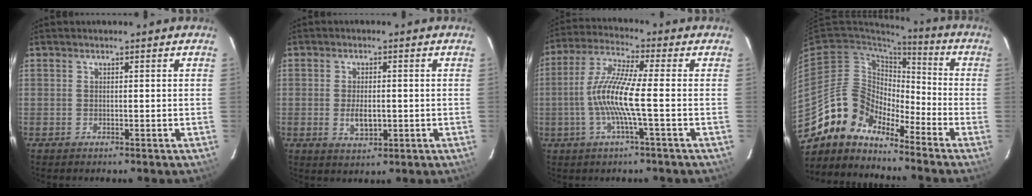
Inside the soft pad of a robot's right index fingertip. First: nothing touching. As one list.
[{"total": 4.6, "force": [-0.8, 2.5, 3.8], "torque": [-0.073, -0.005, -0.009]}, {"total": 10.1, "force": [-2.0, -0.1, 9.9], "torque": [-0.211, 0.005, -0.043]}, {"total": 12.2, "force": [-10.7, 5.5, 2.0], "torque": [-0.038, 0.033, -0.215]}]